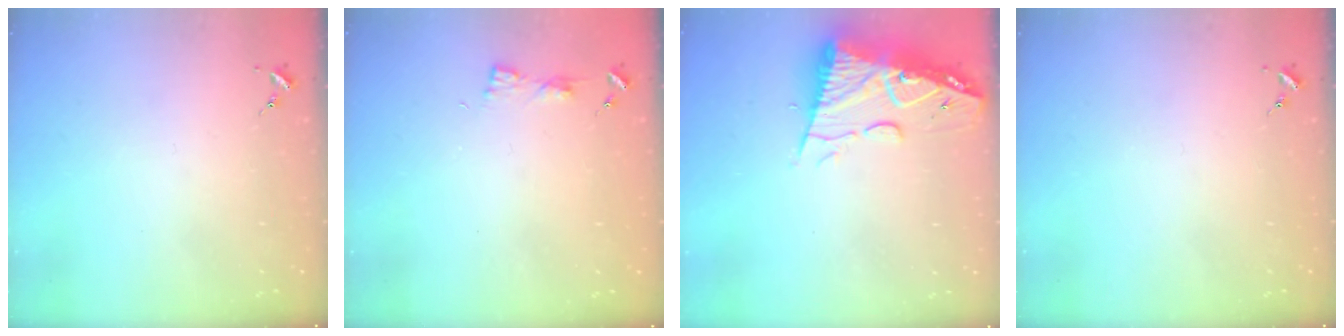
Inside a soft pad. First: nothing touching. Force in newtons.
{"total": 2.9, "press": 2.8, "slide": 0.3}
{"total": 15.9, "press": 15.8, "slide": 1.5}
{"total": 0.0}